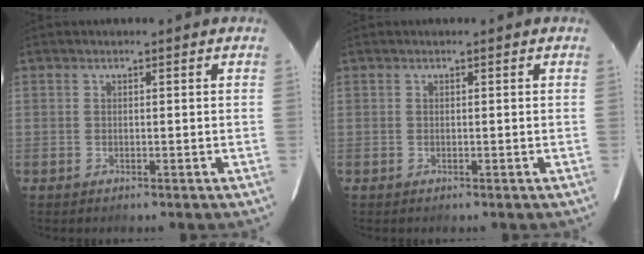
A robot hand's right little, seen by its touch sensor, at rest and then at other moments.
{"total": 0.0}